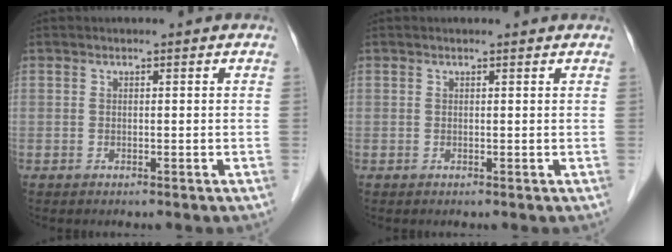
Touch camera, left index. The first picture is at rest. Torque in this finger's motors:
{"motor_torque": [-0.20, -0.09, -0.71, -0.01]}